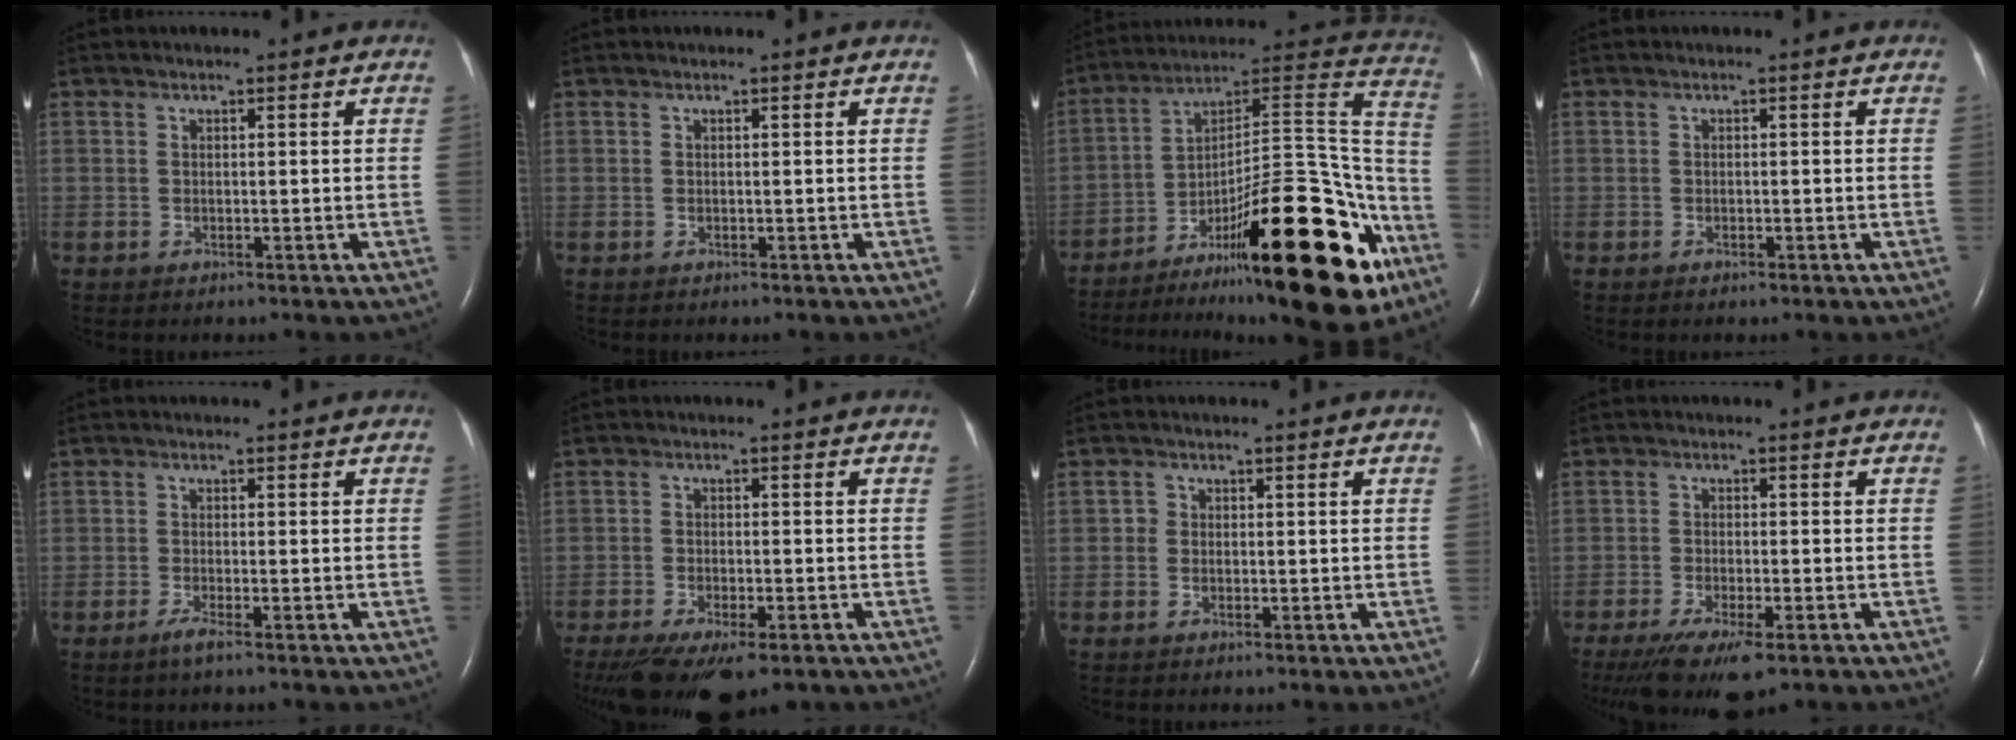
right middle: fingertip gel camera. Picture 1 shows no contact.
{"total": 0.0}
{"total": 33.0, "force": [-17.5, 7.4, 27.0], "torque": [-0.329, 0.008, -0.259]}
{"total": 0.7, "force": [-0.4, 0.3, 0.4], "torque": [-0.007, 0.000, -0.003]}
{"total": 1.6, "force": [-1.1, -0.2, 1.2], "torque": [-0.029, -0.004, -0.025]}
{"total": 13.4, "force": [-9.3, 4.1, 8.6], "torque": [-0.167, -0.028, -0.145]}
{"total": 1.0, "force": [-0.1, 0.9, 0.2], "torque": [-0.001, 0.003, -0.003]}
{"total": 9.6, "force": [-6.5, 2.1, 6.8], "torque": [-0.113, -0.023, -0.104]}